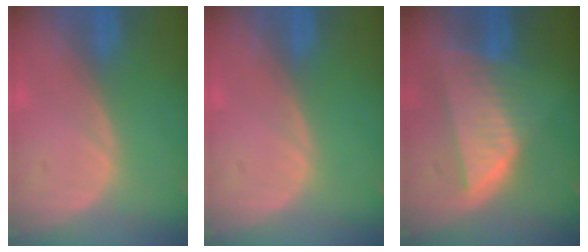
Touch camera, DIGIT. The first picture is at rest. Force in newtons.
{"total": 0.0}
{"total": 8.3, "press": 7.3, "slide": 3.9}